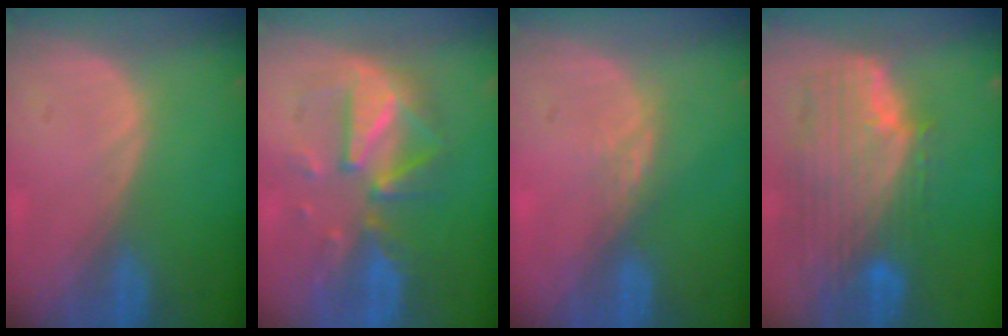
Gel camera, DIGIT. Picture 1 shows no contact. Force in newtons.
{"total": 8.8, "press": 8.8, "slide": 0.4}
{"total": 2.4, "press": 1.9, "slide": 1.4}
{"total": 11.5, "press": 9.8, "slide": 6.0}